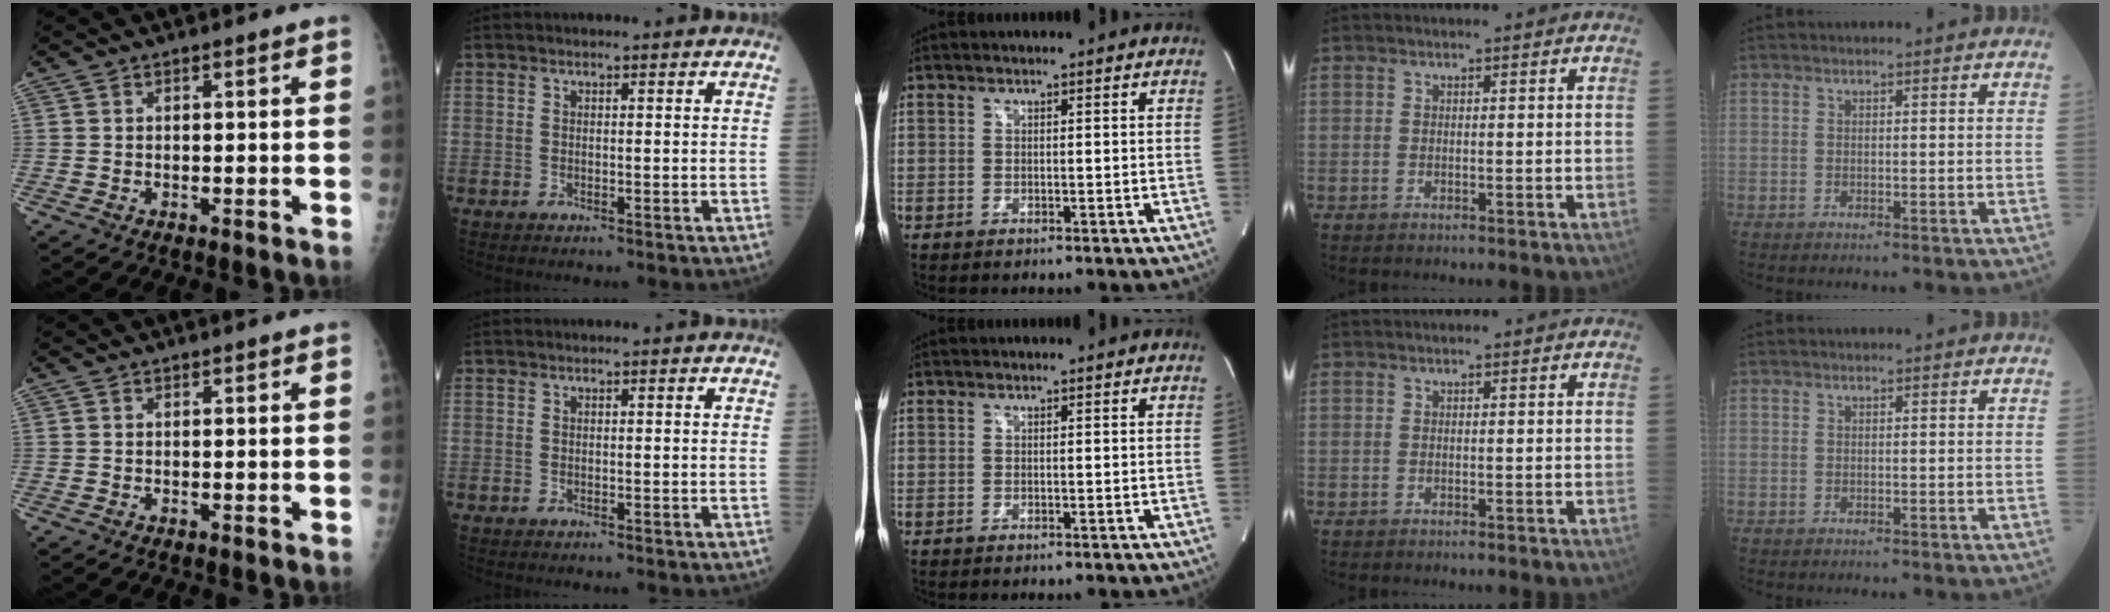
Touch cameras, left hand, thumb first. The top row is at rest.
{}